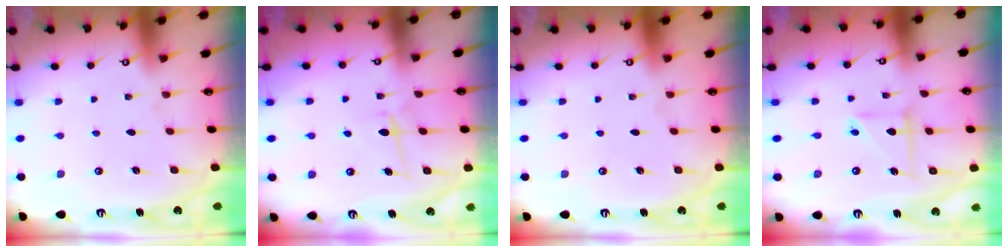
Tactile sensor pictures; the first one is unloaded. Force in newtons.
{"total": 5.9, "press": 5.8, "slide": 1.0}
{"total": 0.0}
{"total": 6.8, "press": 6.7, "slide": 1.3}